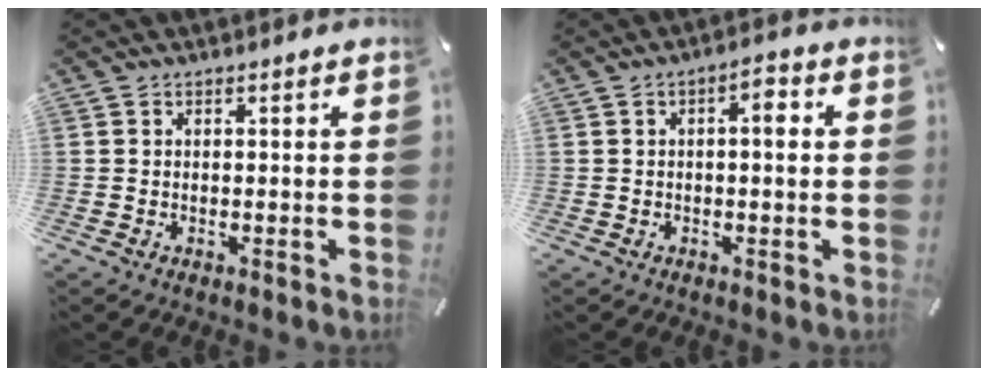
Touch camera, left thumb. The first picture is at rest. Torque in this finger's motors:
{"motor_torque": [-0.15, -0.06, 0.05, 0.32, -0.07]}